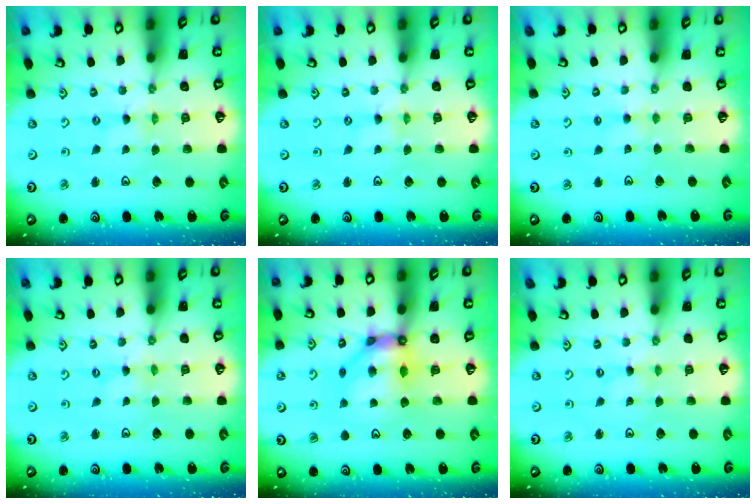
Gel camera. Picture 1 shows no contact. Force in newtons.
{"total": 0.0}
{"total": 2.8, "press": 2.8, "slide": 0.3}
{"total": 0.0}
{"total": 9.2, "press": 9.1, "slide": 1.2}
{"total": 0.0}